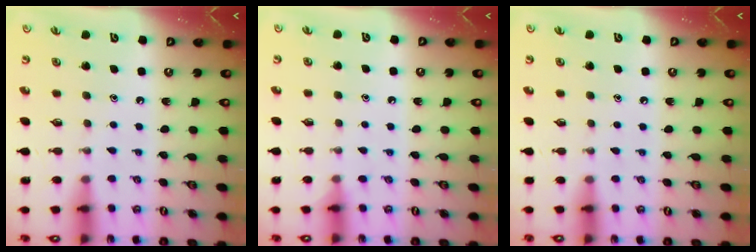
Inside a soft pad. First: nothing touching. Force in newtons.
{"total": 4.6, "press": 4.5, "slide": 0.6}
{"total": 3.0, "press": 2.9, "slide": 0.5}